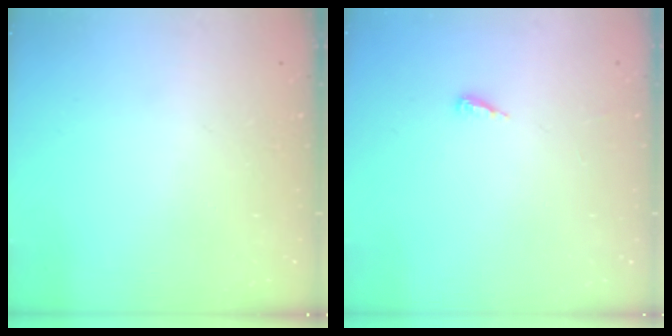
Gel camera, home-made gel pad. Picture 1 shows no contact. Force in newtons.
{"total": 2.8, "press": 2.8, "slide": 0.2}